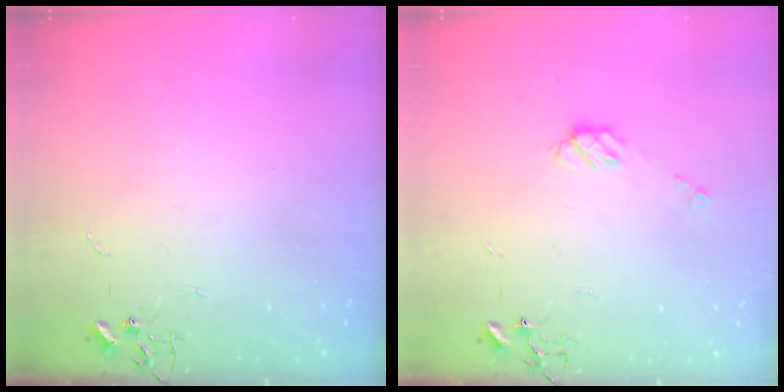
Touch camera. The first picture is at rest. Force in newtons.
{"total": 5.1, "press": 5.0, "slide": 0.8}